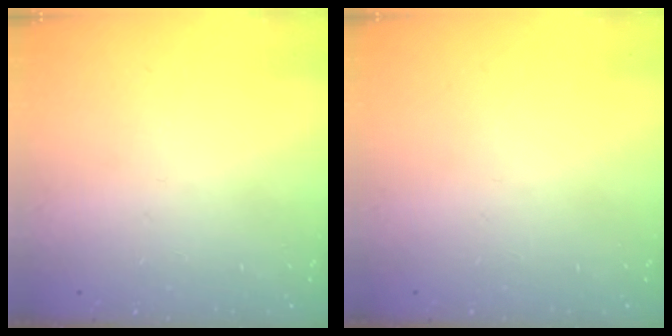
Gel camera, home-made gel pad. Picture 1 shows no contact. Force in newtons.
{"total": 0.0}